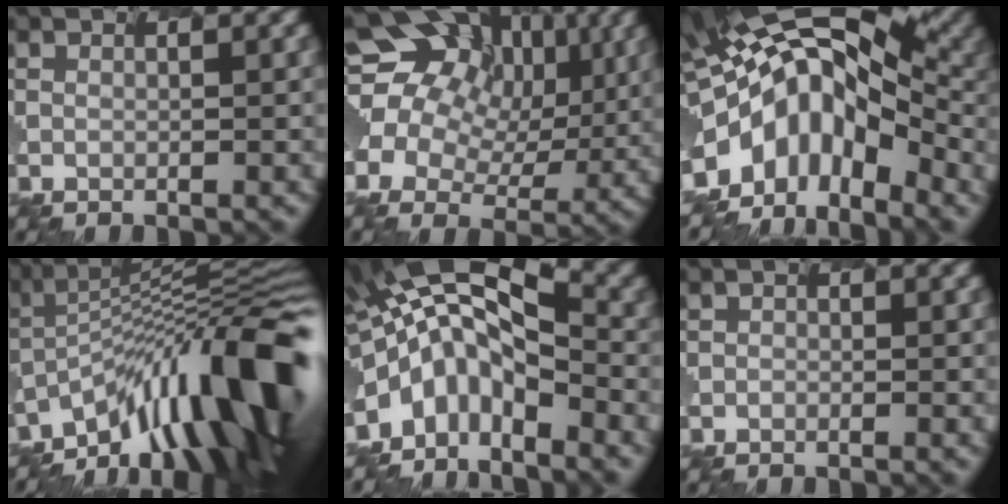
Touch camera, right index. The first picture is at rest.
{"total": 14.3, "force": [5.0, 11.4, 7.1], "torque": [-0.157, 0.037, 0.063]}
{"total": 9.0, "force": [-2.5, 4.9, 7.2], "torque": [-0.125, 0.004, -0.053]}
{"total": 14.0, "force": [-7.3, 4.6, 11.1], "torque": [-0.160, 0.042, -0.156]}
{"total": 7.3, "force": [-2.8, 3.1, 6.0], "torque": [-0.121, 0.018, -0.075]}
{"total": 0.8, "force": [-0.6, -0.3, -0.4], "torque": [-0.005, 0.006, -0.011]}